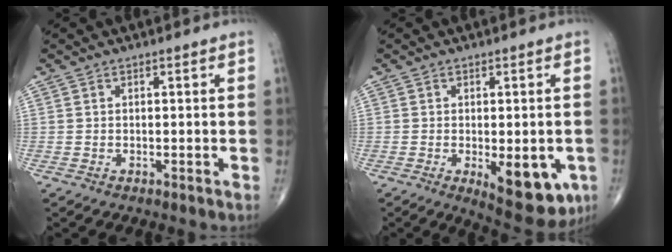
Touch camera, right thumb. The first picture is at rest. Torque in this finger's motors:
{"motor_torque": [1.40, 1.22, 0.46, -0.62, 0.19]}